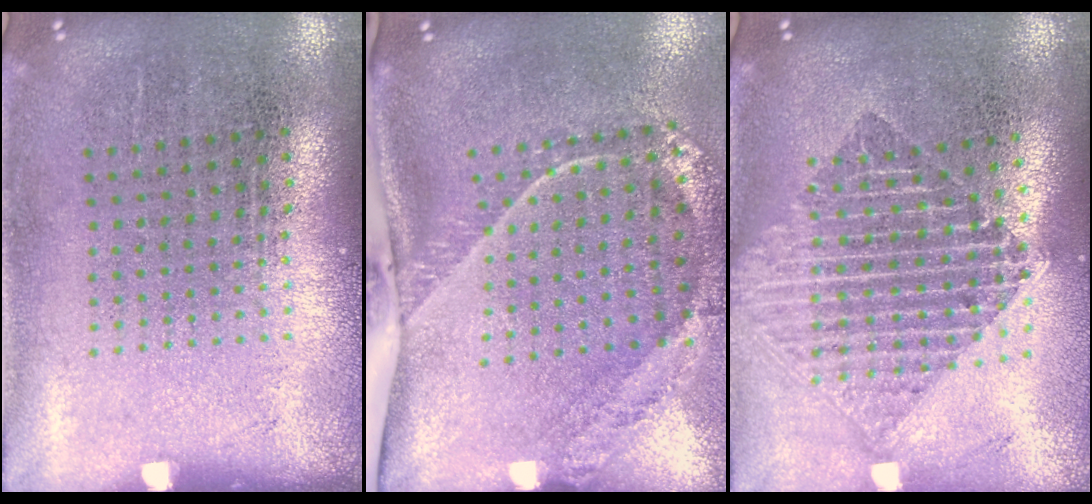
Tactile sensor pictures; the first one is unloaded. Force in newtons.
{"total": 2.7, "press": 1.8, "slide": 2.0}
{"total": 2.2, "press": 1.7, "slide": 1.4}